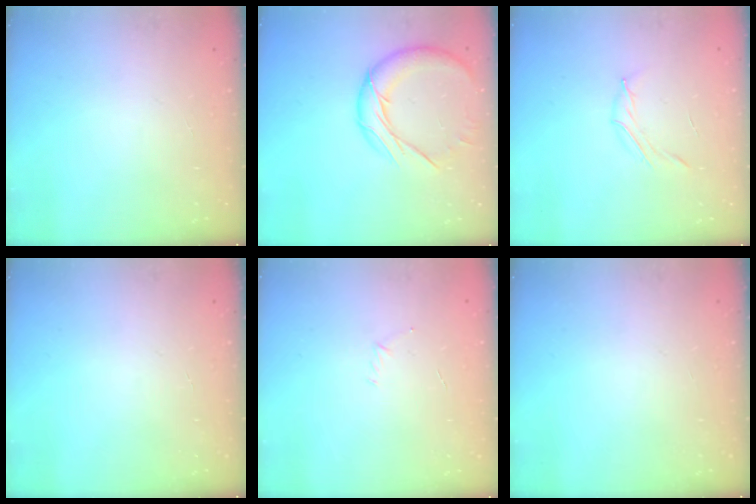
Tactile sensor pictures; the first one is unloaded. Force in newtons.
{"total": 13.3, "press": 13.2, "slide": 1.0}
{"total": 4.2, "press": 4.0, "slide": 1.2}
{"total": 0.0}
{"total": 2.9, "press": 2.8, "slide": 0.8}
{"total": 0.0}